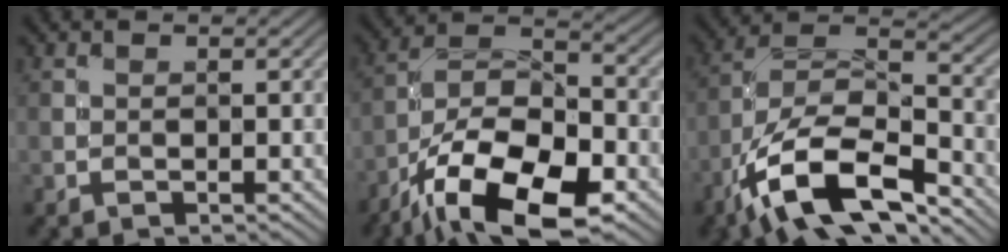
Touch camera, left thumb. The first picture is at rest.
{"total": 15.7, "force": [-9.2, 6.5, 10.9], "torque": [-0.207, -0.013, -0.179]}
{"total": 14.5, "force": [-8.9, 5.5, 10.1], "torque": [-0.200, -0.011, -0.180]}